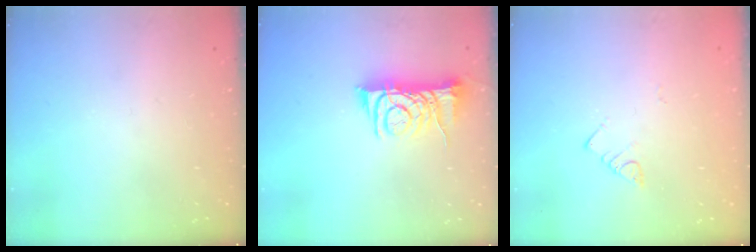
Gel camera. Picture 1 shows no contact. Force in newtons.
{"total": 8.8, "press": 8.8, "slide": 0.3}
{"total": 2.7, "press": 2.6, "slide": 0.5}